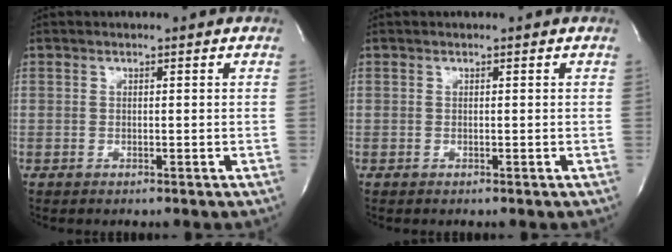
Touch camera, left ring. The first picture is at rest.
{"total": 0.0}